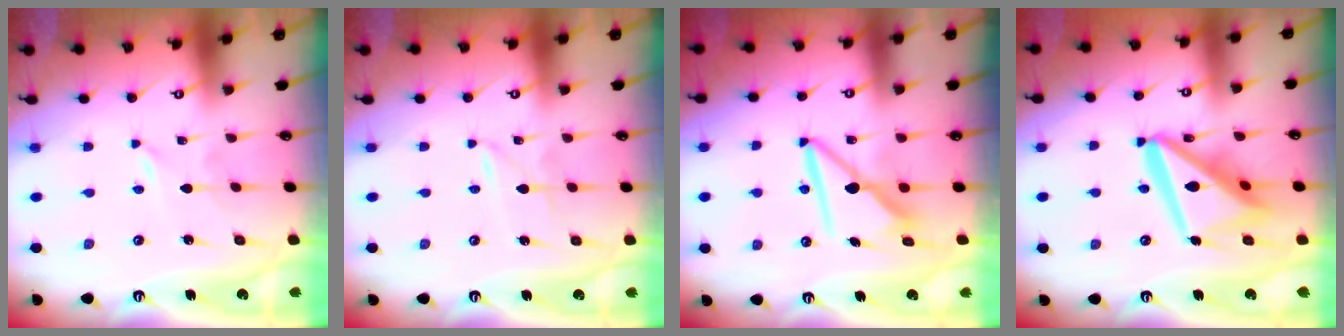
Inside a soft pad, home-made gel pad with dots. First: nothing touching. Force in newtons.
{"total": 2.7, "press": 2.7, "slide": 0.2}
{"total": 9.1, "press": 9.1, "slide": 0.7}
{"total": 18.5, "press": 18.3, "slide": 2.2}